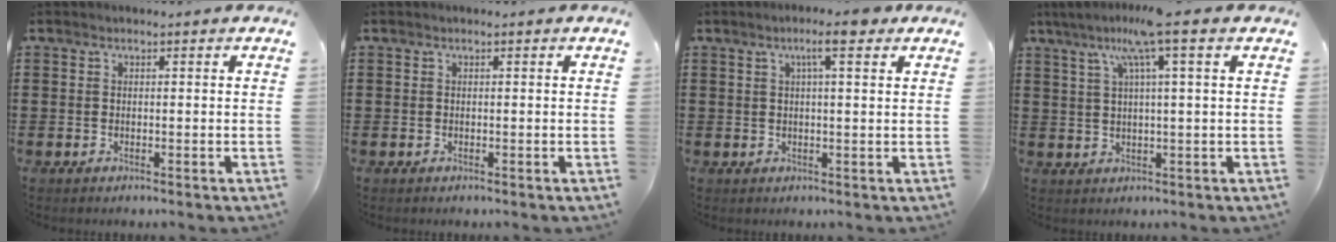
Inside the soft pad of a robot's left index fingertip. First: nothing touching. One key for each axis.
{"total": 0.0}
{"total": 4.9, "fx": 2.6, "fy": 0.8, "fz": 4.1, "tx": -0.073, "ty": 0.000, "tz": 0.040}
{"total": 7.7, "fx": 3.6, "fy": -0.3, "fz": 6.8, "tx": -0.141, "ty": 0.005, "tz": 0.060}